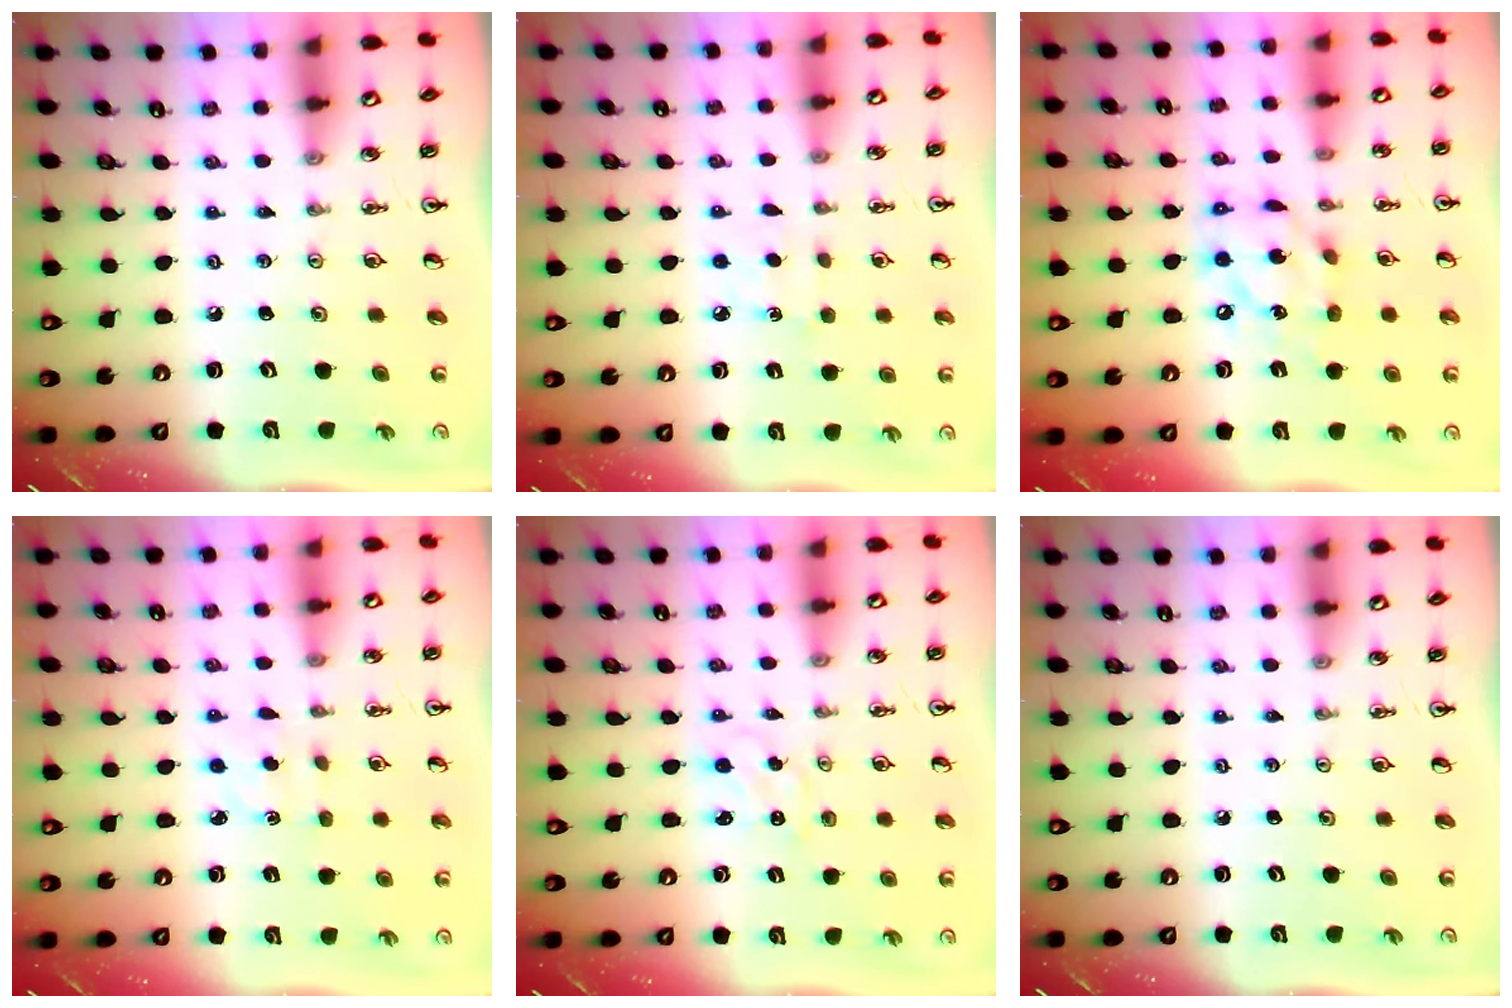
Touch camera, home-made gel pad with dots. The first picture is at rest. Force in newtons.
{"total": 4.1, "press": 4.0, "slide": 0.6}
{"total": 13.1, "press": 13.0, "slide": 1.0}
{"total": 1.6, "press": 1.5, "slide": 0.5}
{"total": 0.8, "press": 0.7, "slide": 0.2}
{"total": 0.0}